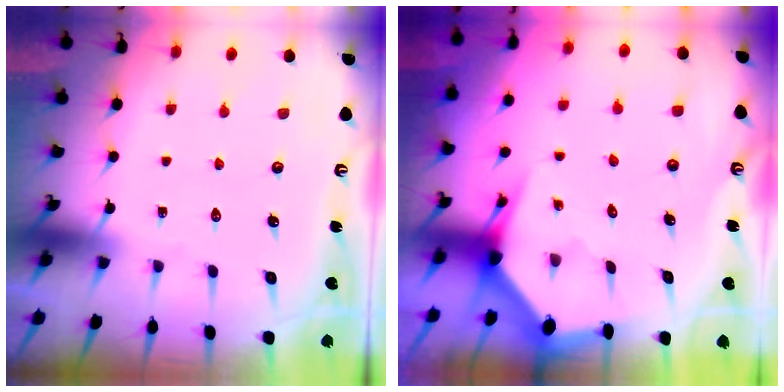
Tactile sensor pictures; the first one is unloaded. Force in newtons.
{"total": 3.4, "press": 3.4, "slide": 0.5}